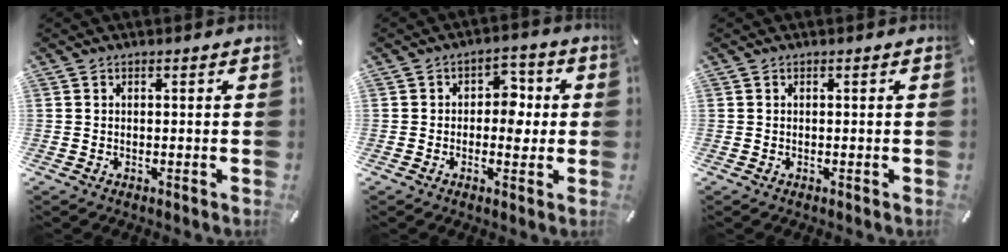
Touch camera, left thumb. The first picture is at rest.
{"total": 5.8, "force": [-0.4, 4.4, 3.8], "torque": [-0.034, 0.000, -0.017]}
{"total": 0.0}